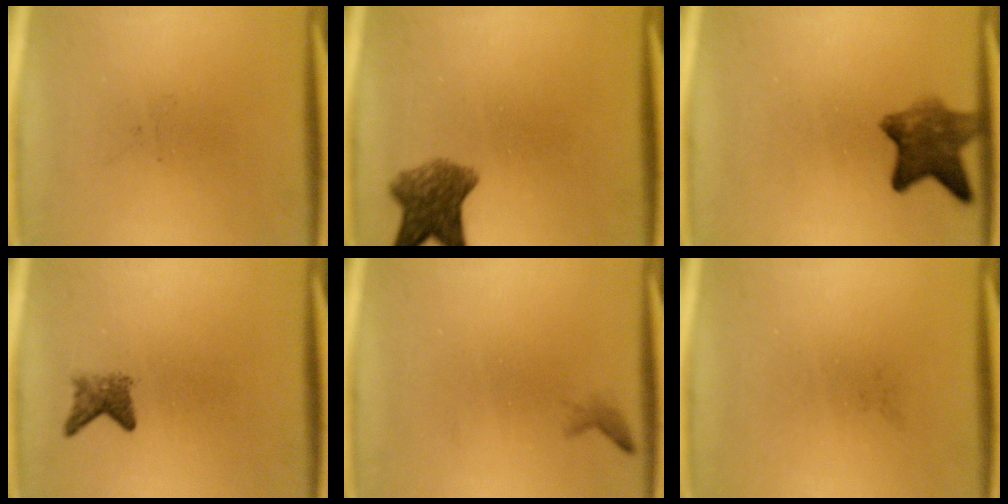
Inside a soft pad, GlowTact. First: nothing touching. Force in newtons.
{"total": 6.5}
{"total": 6.8}
{"total": 2.3}
{"total": 0.7}
{"total": 0.0}